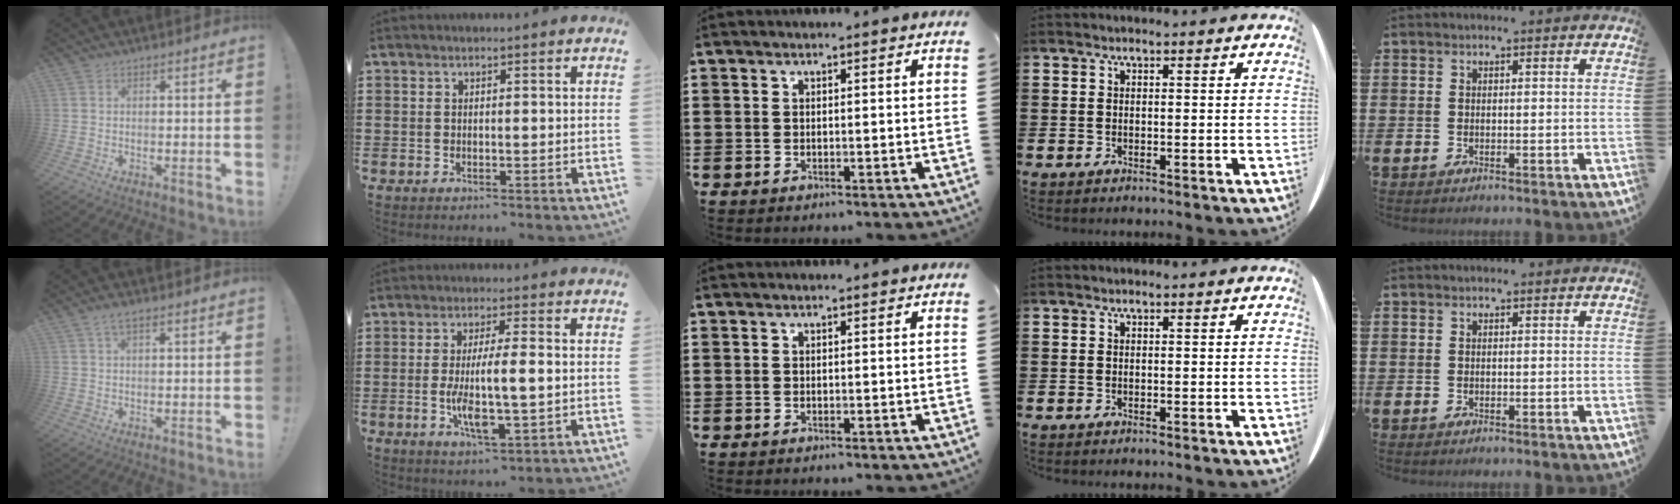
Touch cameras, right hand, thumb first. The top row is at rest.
{"thumb": {"total": 2.5, "force": [1.5, 0.4, 2.0], "torque": [-0.036, -0.001, 0.025]}, "index": {"total": 8.1, "force": [-0.6, 1.9, 7.8], "torque": [-0.149, -0.007, -0.012]}}